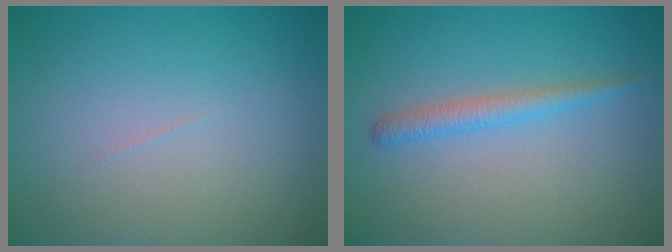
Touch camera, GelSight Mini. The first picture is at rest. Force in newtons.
{"total": 2.0, "press": 2.0, "slide": 0.0}